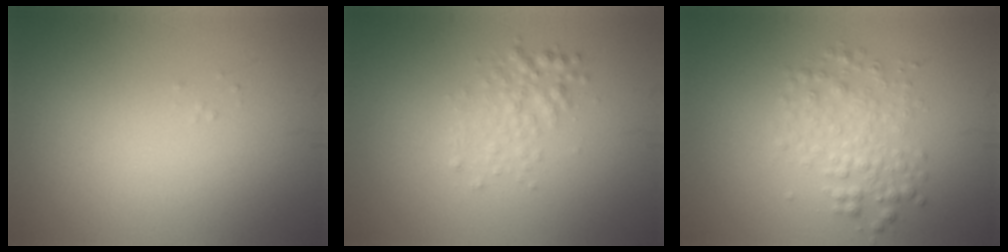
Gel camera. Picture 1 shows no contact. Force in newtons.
{"total": 2.2, "press": 2.2, "slide": 0.0}
{"total": 3.1, "press": 3.1, "slide": 0.0}